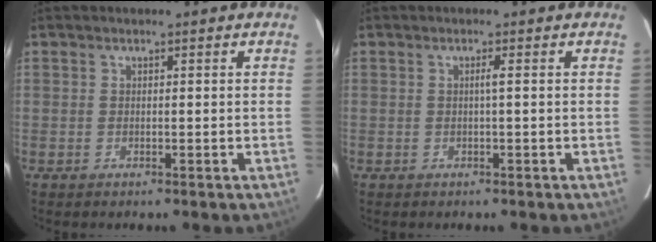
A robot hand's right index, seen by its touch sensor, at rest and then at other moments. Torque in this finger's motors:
{"motor_torque": [0.20, 0.01, 0.00, 0.03]}